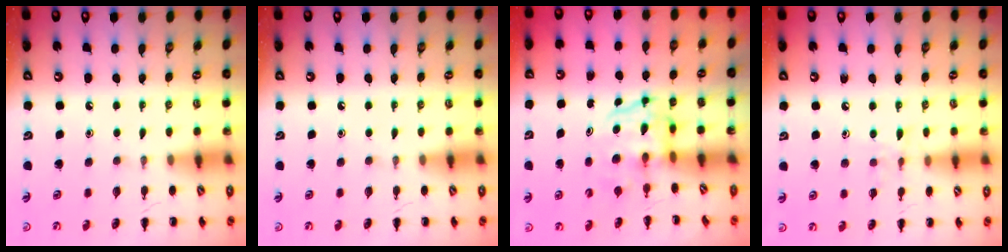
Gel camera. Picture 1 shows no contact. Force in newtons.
{"total": 0.0}
{"total": 3.9, "press": 3.8, "slide": 0.6}
{"total": 6.8, "press": 6.5, "slide": 1.8}